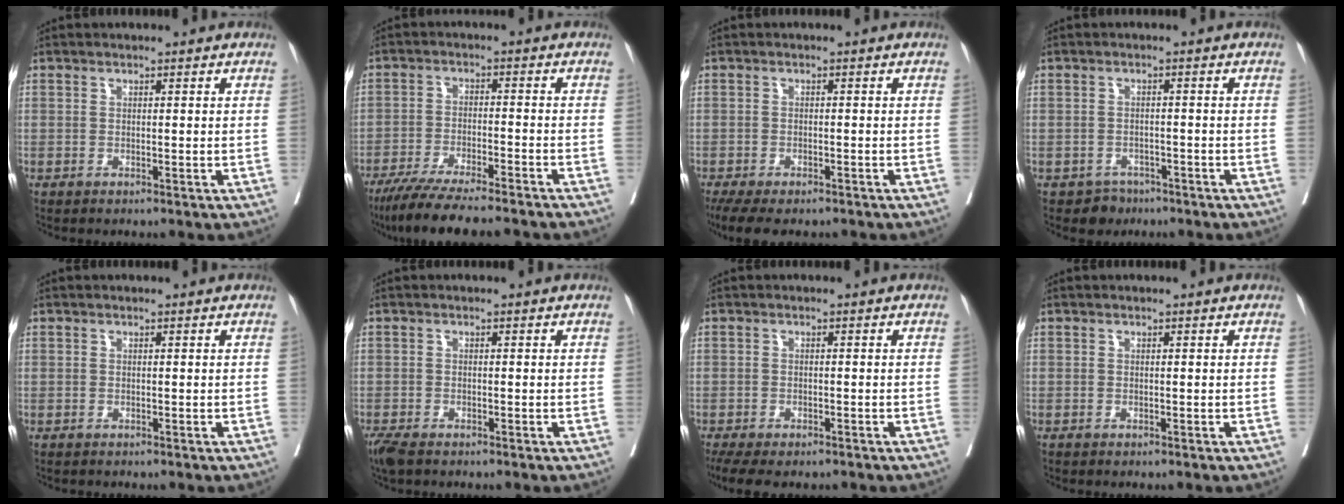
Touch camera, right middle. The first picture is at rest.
{"total": 13.5, "force": [-11.5, 0.8, 7.0], "torque": [-0.105, -0.033, -0.180]}
{"total": 9.0, "force": [-7.0, 3.2, 4.7], "torque": [-0.080, -0.007, -0.104]}
{"total": 2.7, "force": [-1.9, 2.0, -0.1], "torque": [0.000, 0.009, -0.028]}
{"total": 0.0}
{"total": 3.5, "force": [-2.6, 1.2, 2.0], "torque": [-0.043, -0.012, -0.047]}
{"total": 8.1, "force": [-6.2, 3.2, 4.1], "torque": [-0.072, -0.007, -0.093]}
{"total": 0.0}